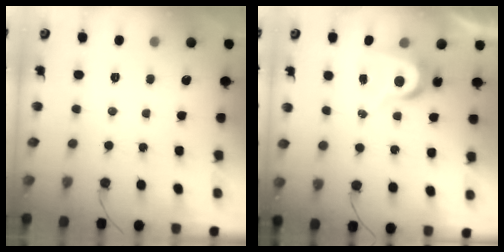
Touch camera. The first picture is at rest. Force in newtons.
{"total": 6.5, "press": 6.5, "slide": 0.1}